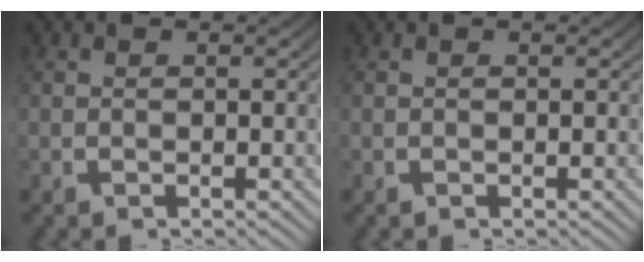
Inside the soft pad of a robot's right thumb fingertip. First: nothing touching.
{"total": 0.0}